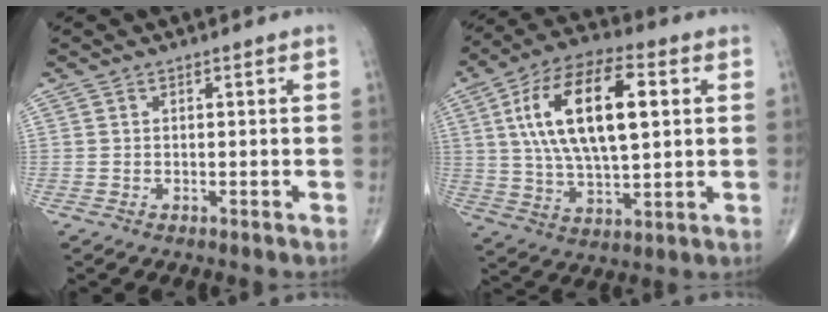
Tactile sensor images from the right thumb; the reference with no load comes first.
{"total": 20.2, "force": [4.5, 9.0, 17.5], "torque": [-0.311, 0.006, 0.077]}